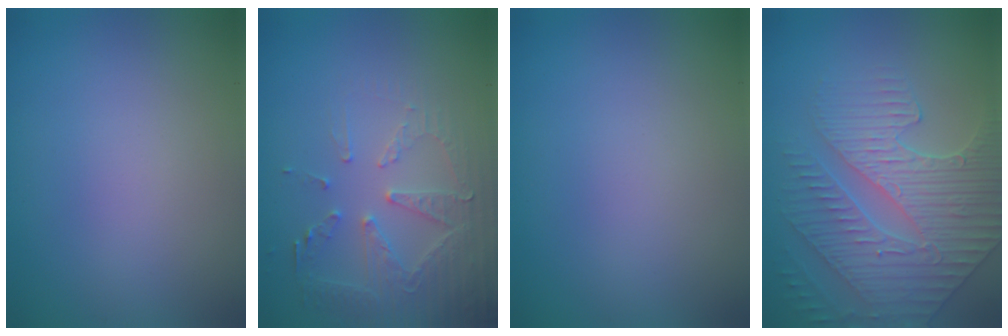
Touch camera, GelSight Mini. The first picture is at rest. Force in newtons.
{"total": 4.1, "press": 3.7, "slide": 1.7}
{"total": 0.0}
{"total": 5.0, "press": 4.8, "slide": 1.2}